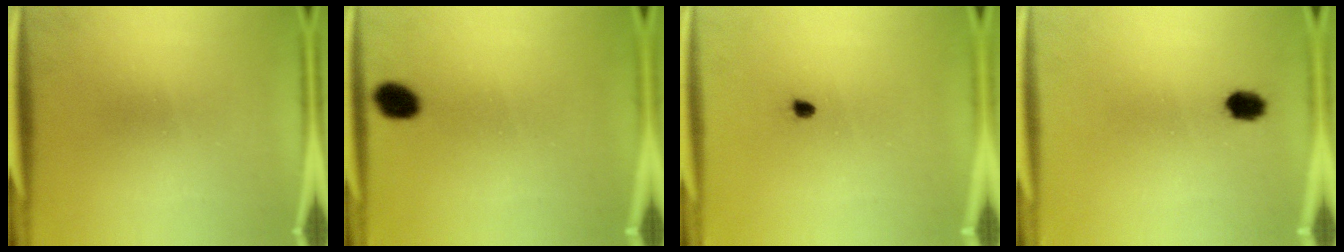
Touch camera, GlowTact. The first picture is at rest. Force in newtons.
{"total": 2.3}
{"total": 1.0}
{"total": 3.6}